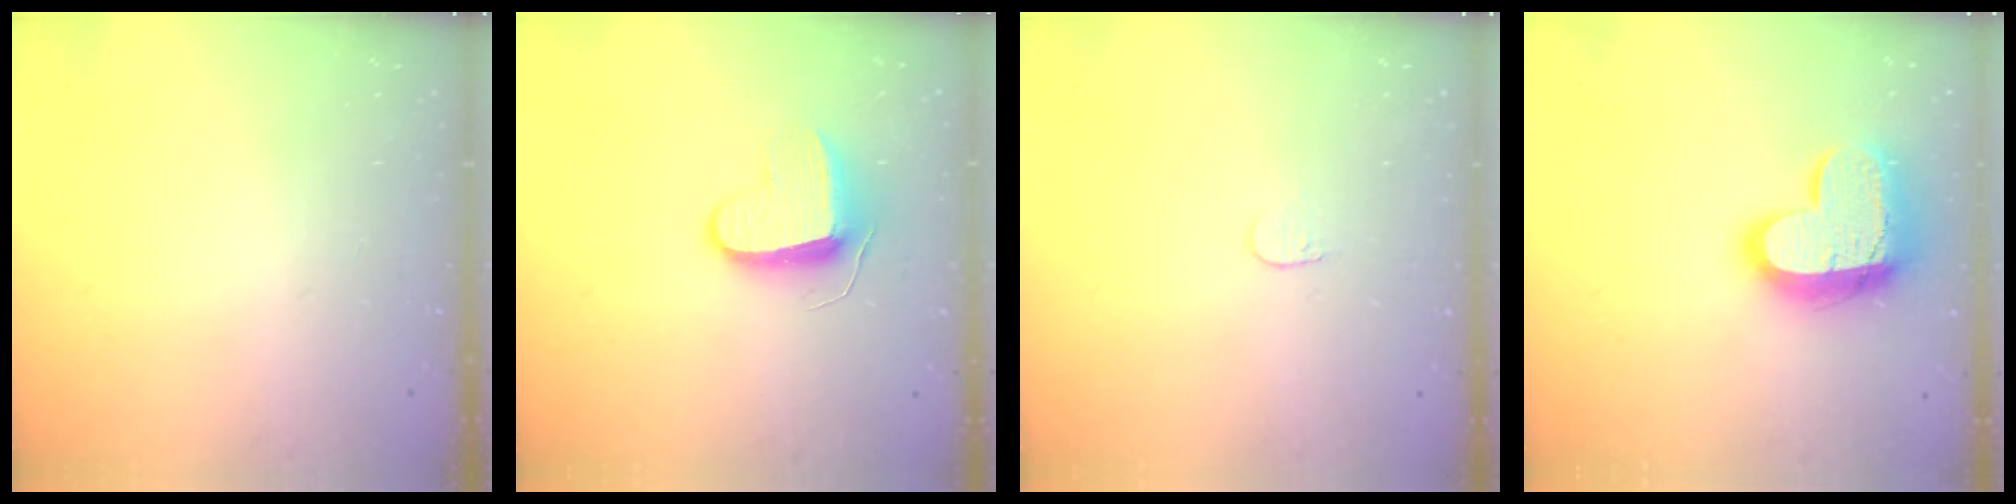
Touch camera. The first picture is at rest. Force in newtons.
{"total": 8.8, "press": 8.7, "slide": 0.5}
{"total": 3.6, "press": 3.6, "slide": 0.3}
{"total": 16.4, "press": 16.3, "slide": 1.5}